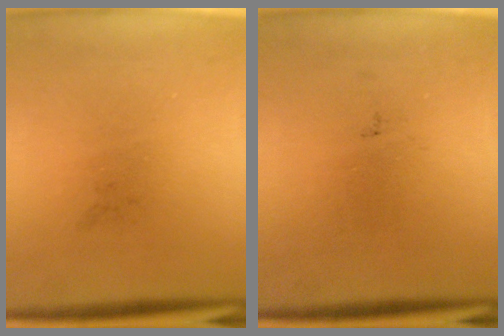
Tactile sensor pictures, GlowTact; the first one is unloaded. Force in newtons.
{"total": 0.0}